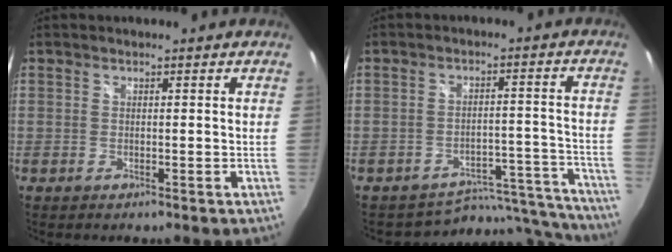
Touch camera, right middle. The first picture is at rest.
{"total": 13.4, "force": [-13.1, 3.1, 0.2], "torque": [0.007, 0.042, -0.173]}